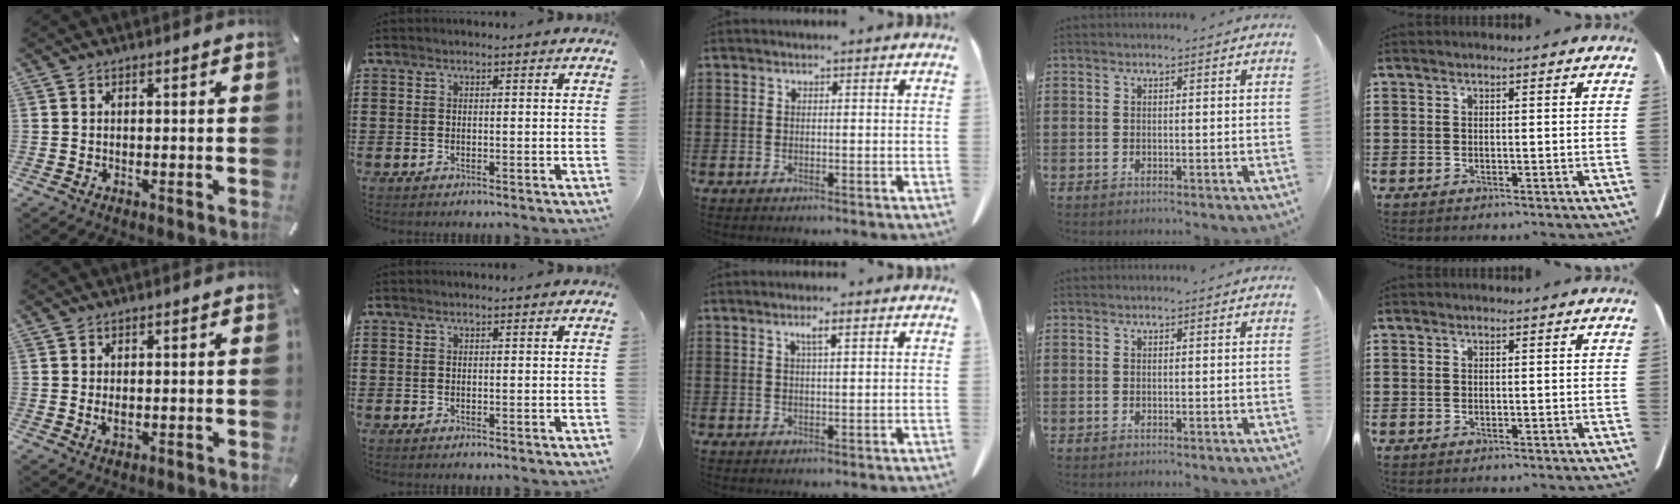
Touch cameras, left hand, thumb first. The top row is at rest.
{"thumb": {"total": 1.8, "force": [0.0, 1.2, 1.4], "torque": [-0.021, -0.002, -0.002]}, "middle": {"total": 2.2, "force": [1.1, 0.2, 1.9], "torque": [-0.039, 0.003, 0.017]}}